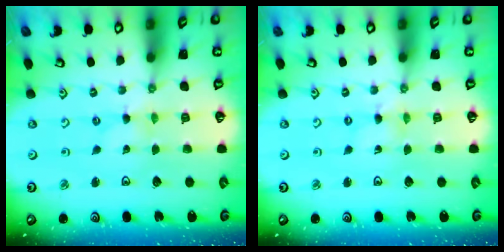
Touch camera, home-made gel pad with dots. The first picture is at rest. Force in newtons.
{"total": 0.7, "press": 0.6, "slide": 0.2}